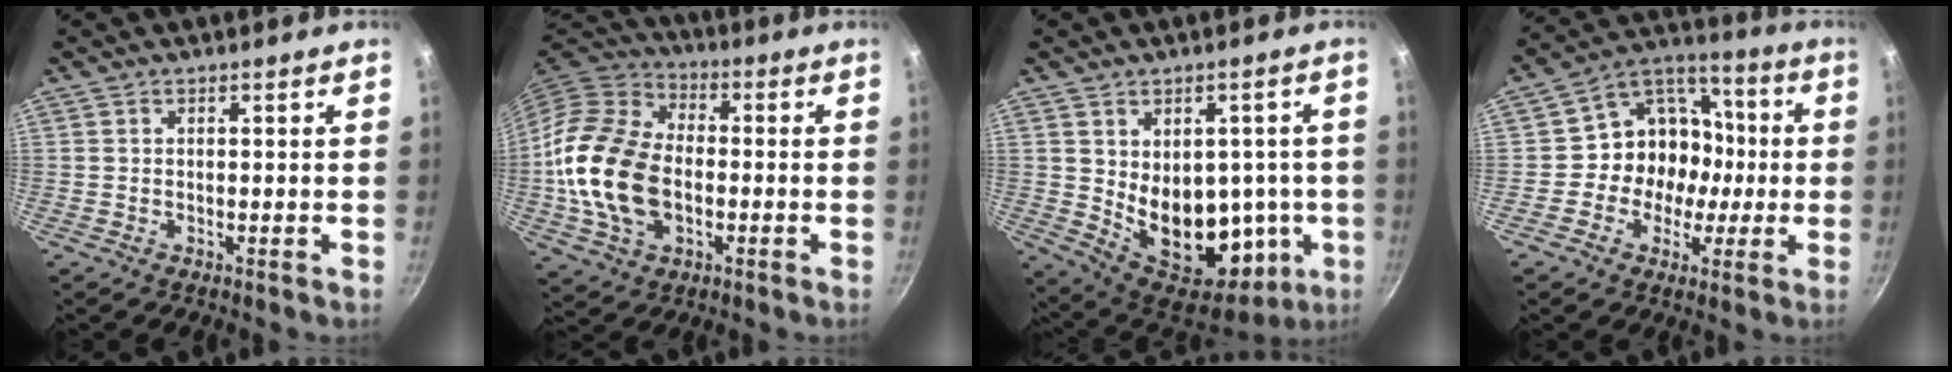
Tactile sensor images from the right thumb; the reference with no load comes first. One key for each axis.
{"total": 19.2, "fx": -2.5, "fy": 12.9, "fz": 14.0, "tx": -0.255, "ty": 0.027, "tz": -0.052}
{"total": 19.2, "fx": -1.2, "fy": 12.9, "fz": 14.2, "tx": -0.149, "ty": -0.020, "tz": 0.011}
{"total": 13.6, "fx": -1.6, "fy": 11.7, "fz": 6.8, "tx": -0.054, "ty": 0.041, "tz": -0.042}